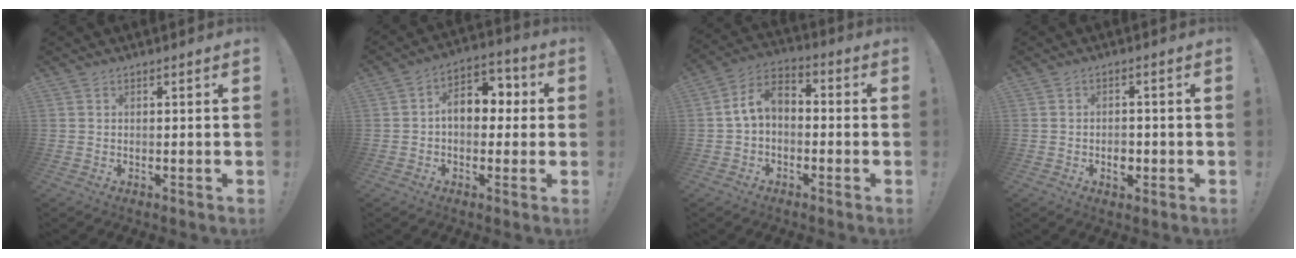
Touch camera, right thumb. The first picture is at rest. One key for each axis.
{"total": 10.6, "fx": 1.1, "fy": 7.2, "fz": 7.7, "tx": -0.109, "ty": 0.010, "tz": 0.024}
{"total": 7.5, "fx": -0.7, "fy": 5.1, "fz": 5.5, "tx": -0.109, "ty": 0.016, "tz": -0.011}
{"total": 3.8, "fx": -1.1, "fy": 2.9, "fz": 2.2, "tx": -0.012, "ty": 0.001, "tz": -0.022}